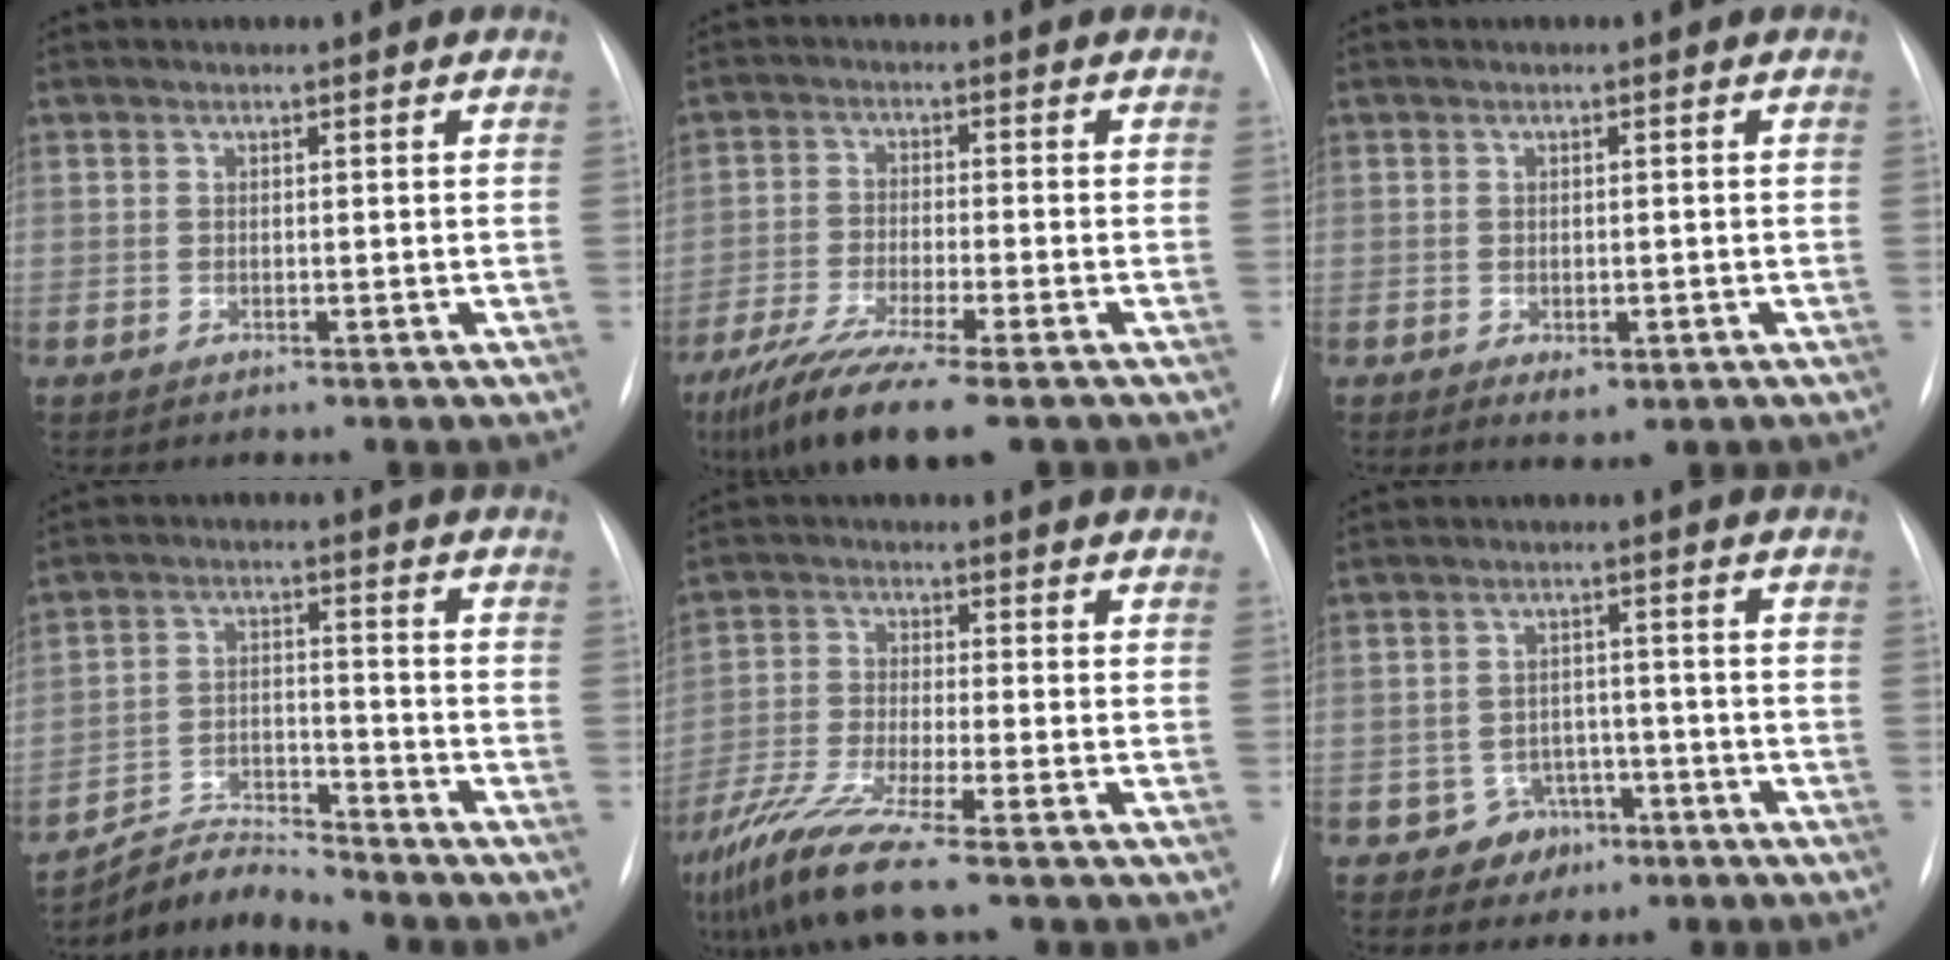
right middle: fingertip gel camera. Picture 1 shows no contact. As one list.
[{"total": 11.9, "force": [-8.4, 1.1, 8.4], "torque": [-0.149, -0.031, -0.140]}, {"total": 2.2, "force": [-0.7, 1.0, 1.8], "torque": [-0.021, -0.003, -0.001]}, {"total": 6.6, "force": [-6.4, -1.2, -0.9], "torque": [0.002, 0.004, -0.115]}, {"total": 8.9, "force": [-6.0, -0.6, 6.5], "torque": [-0.140, -0.034, -0.120]}, {"total": 4.1, "force": [-2.1, 3.5, 0.4], "torque": [0.006, 0.015, -0.025]}]